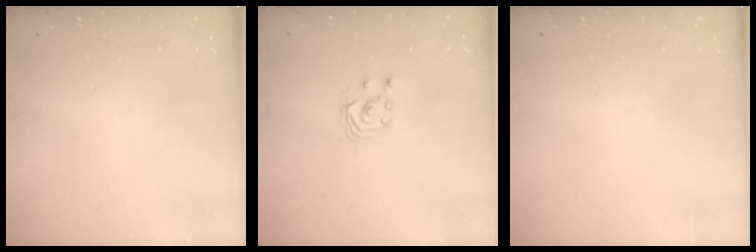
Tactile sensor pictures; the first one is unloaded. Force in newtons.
{"total": 2.5, "press": 2.5, "slide": 0.3}
{"total": 0.0}